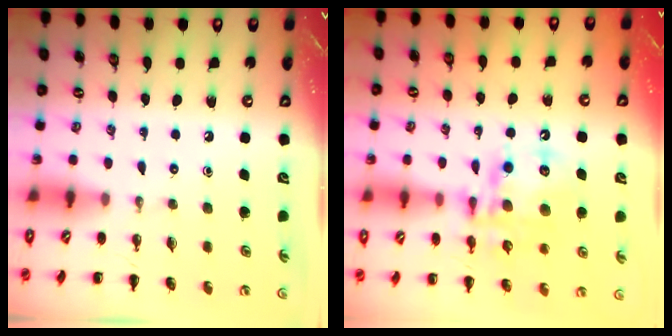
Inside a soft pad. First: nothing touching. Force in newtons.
{"total": 13.9, "press": 13.6, "slide": 2.8}